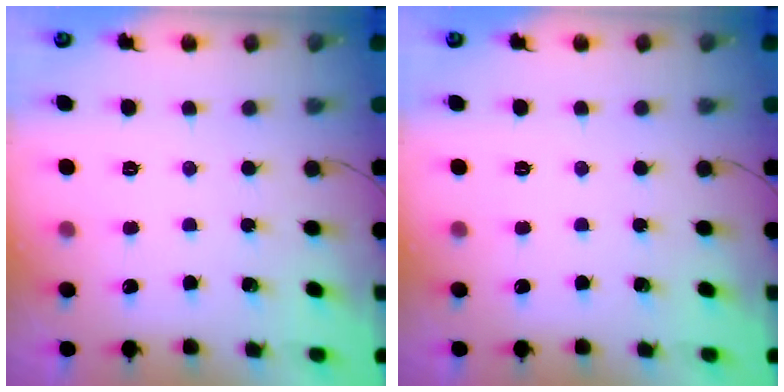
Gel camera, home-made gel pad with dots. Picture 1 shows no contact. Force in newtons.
{"total": 0.0}